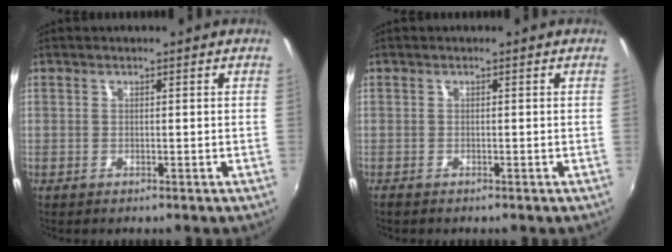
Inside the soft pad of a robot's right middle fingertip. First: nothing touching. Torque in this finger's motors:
{"motor_torque": [0.37, -0.32, -0.03, 0.00]}